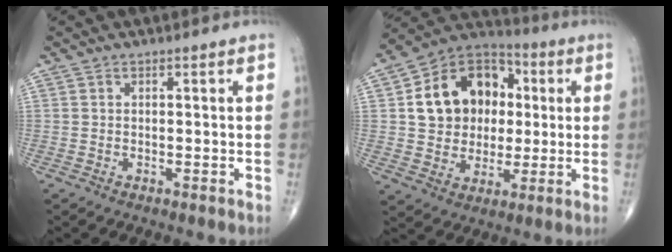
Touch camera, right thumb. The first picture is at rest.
{"total": 17.2, "force": [2.5, 13.6, 10.1], "torque": [-0.123, 0.017, 0.041]}